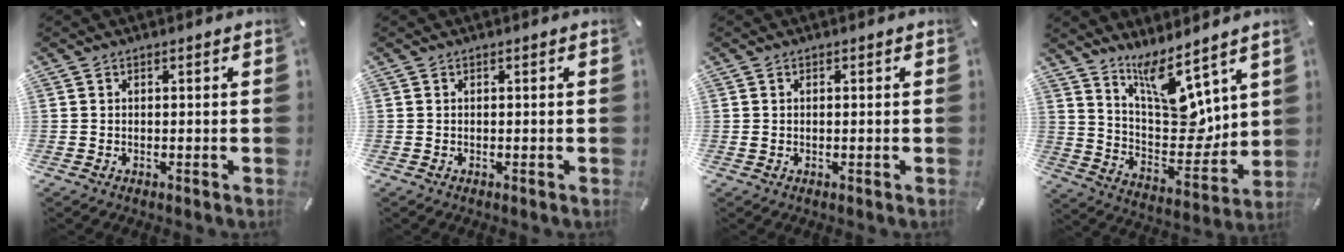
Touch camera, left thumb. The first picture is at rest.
{"total": 0.0}
{"total": 0.8, "force": [0.1, 0.7, 0.5], "torque": [-0.002, 0.001, -0.002]}
{"total": 13.8, "force": [9.6, 5.9, 7.9], "torque": [-0.118, -0.089, 0.176]}